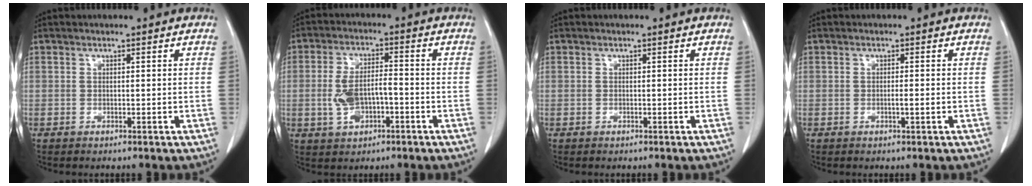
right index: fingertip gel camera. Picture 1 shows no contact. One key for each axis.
{"total": 6.7, "fx": -1.8, "fy": 3.3, "fz": 5.6, "tx": -0.118, "ty": 0.010, "tz": -0.026}
{"total": 0.0}
{"total": 1.3, "fx": -0.3, "fy": 0.0, "fz": 1.3, "tx": -0.023, "ty": -0.002, "tz": -0.005}